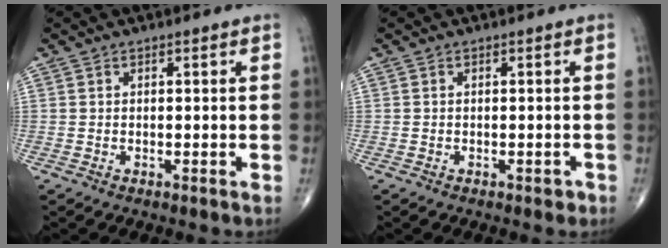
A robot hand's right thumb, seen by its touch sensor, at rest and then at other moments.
{"total": 1.0, "force": [-0.6, 0.6, 0.6], "torque": [-0.005, 0.000, -0.007]}